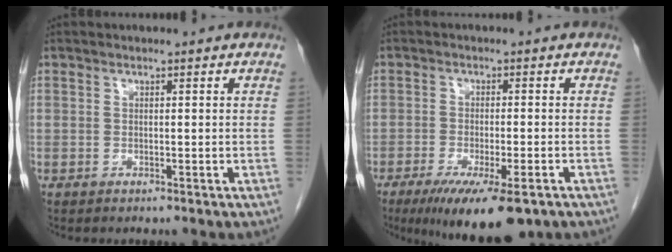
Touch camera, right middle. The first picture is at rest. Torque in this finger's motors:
{"motor_torque": [1.40, -0.74, 0.47, 0.14]}